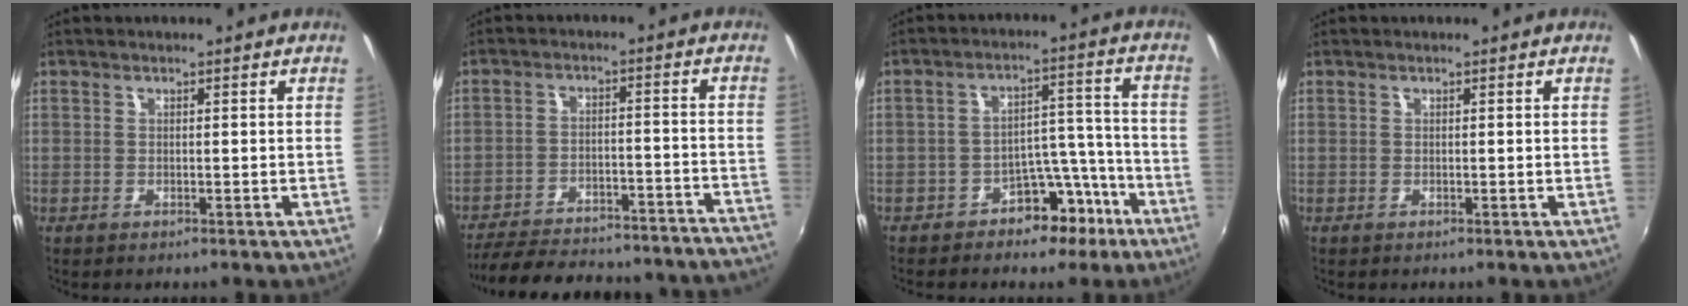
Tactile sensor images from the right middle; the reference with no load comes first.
{"total": 29.1, "force": [-26.5, 5.8, 10.7], "torque": [-0.192, -0.005, -0.334]}
{"total": 8.7, "force": [-6.0, 5.3, 3.4], "torque": [-0.034, 0.048, -0.075]}
{"total": 0.0}